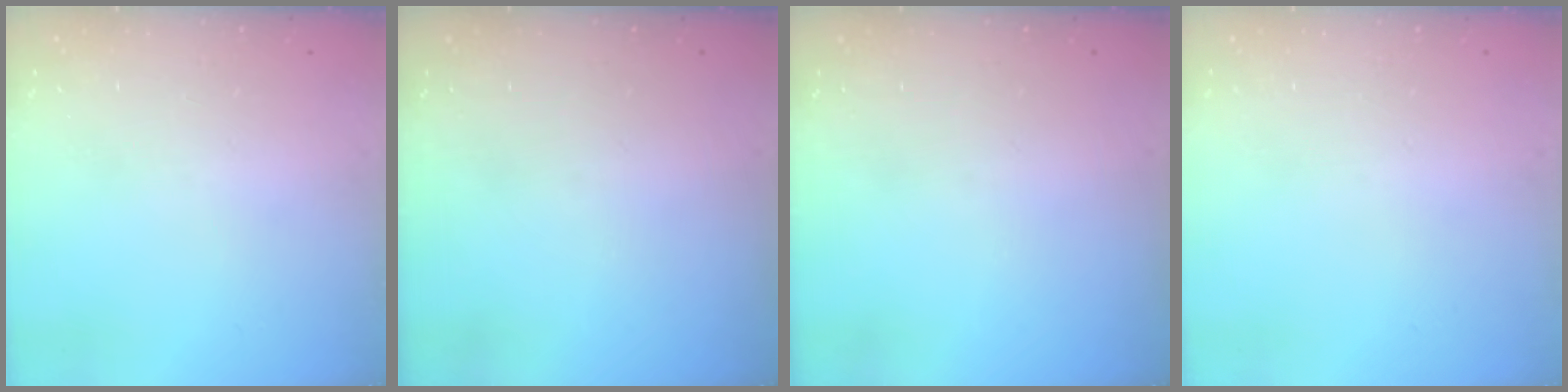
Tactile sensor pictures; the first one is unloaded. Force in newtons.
{"total": 0.0}
{"total": 0.0}
{"total": 0.0}